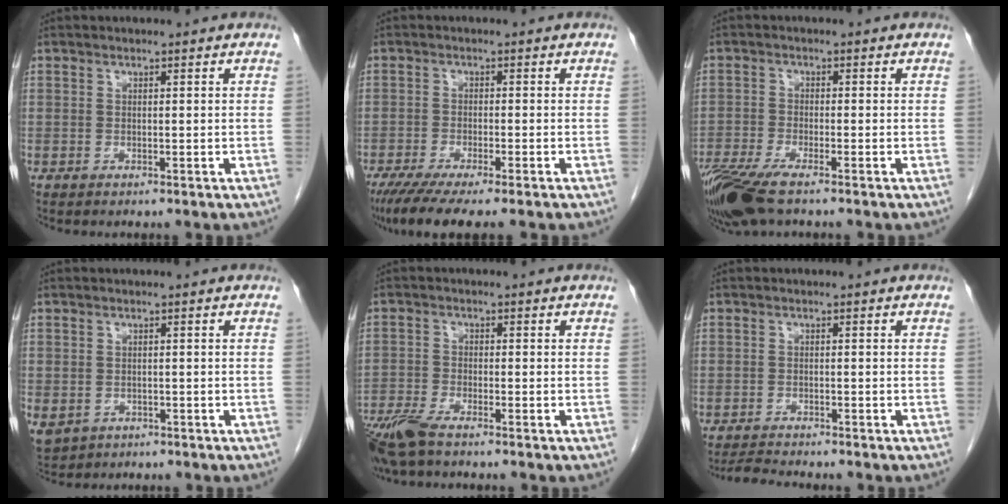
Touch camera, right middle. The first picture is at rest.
{"total": 8.6, "force": [-6.7, 0.4, 5.4], "torque": [-0.080, -0.020, -0.106]}
{"total": 8.6, "force": [-6.2, 1.5, 5.7], "torque": [-0.109, -0.018, -0.116]}
{"total": 7.4, "force": [-3.2, 6.1, 2.7], "torque": [-0.080, -0.006, -0.042]}
{"total": 6.2, "force": [-4.9, 0.9, 3.8], "torque": [-0.080, -0.017, -0.096]}
{"total": 2.6, "force": [-2.5, -0.4, 0.4], "torque": [-0.017, -0.018, -0.045]}